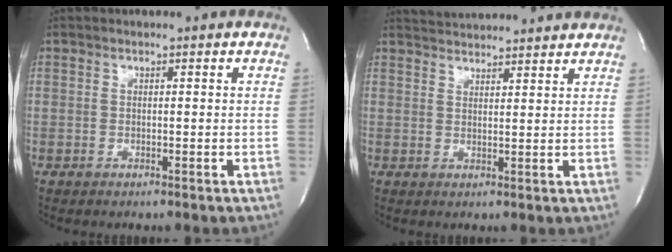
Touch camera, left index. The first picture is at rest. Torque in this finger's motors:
{"motor_torque": [-0.38, -0.67, 0.12, 0.06]}